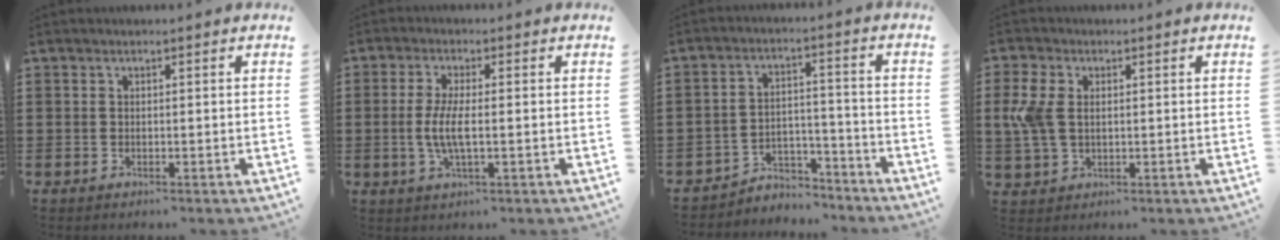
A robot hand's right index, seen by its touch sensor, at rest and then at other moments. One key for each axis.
{"total": 5.2, "fx": -0.6, "fy": 1.3, "fz": 4.9, "tx": -0.115, "ty": -0.006, "tz": -0.022}
{"total": 4.3, "fx": -4.0, "fy": 1.6, "fz": 0.5, "tx": -0.015, "ty": 0.011, "tz": -0.083}
{"total": 5.4, "fx": 0.7, "fy": 3.5, "fz": 4.0, "tx": -0.114, "ty": 0.001, "tz": 0.003}